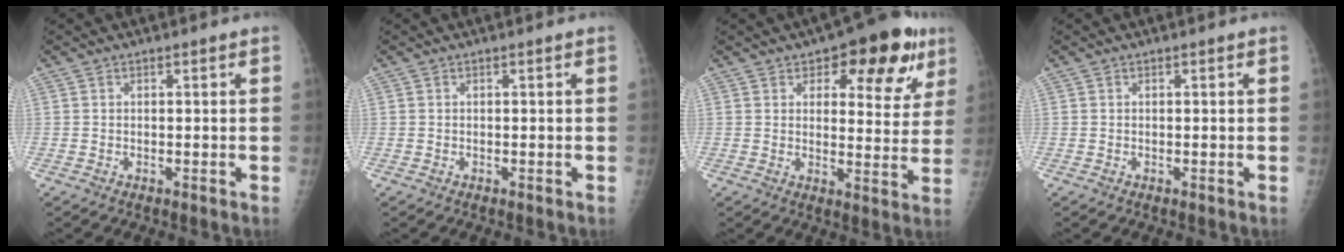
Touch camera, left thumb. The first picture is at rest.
{"total": 0.0}
{"total": 14.3, "force": [7.5, 7.0, 9.9], "torque": [-0.070, -0.021, 0.097]}
{"total": 0.0}